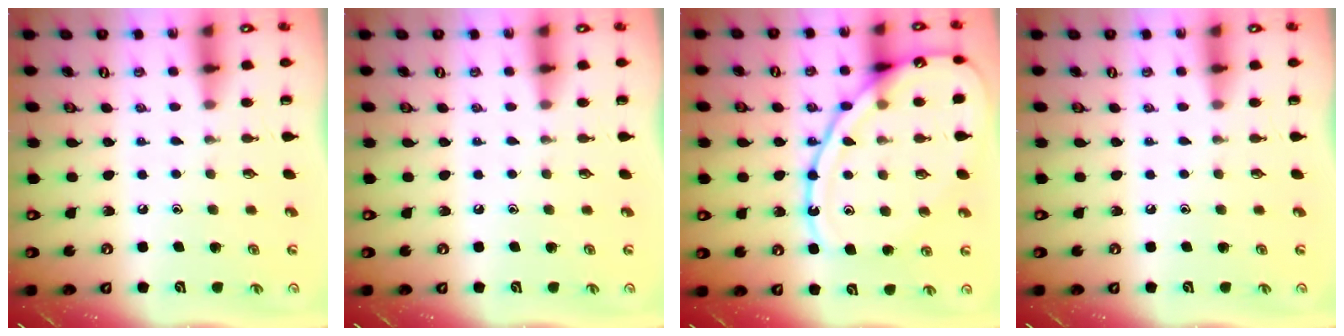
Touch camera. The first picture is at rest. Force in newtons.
{"total": 0.0}
{"total": 16.0, "press": 15.9, "slide": 1.6}
{"total": 0.0}